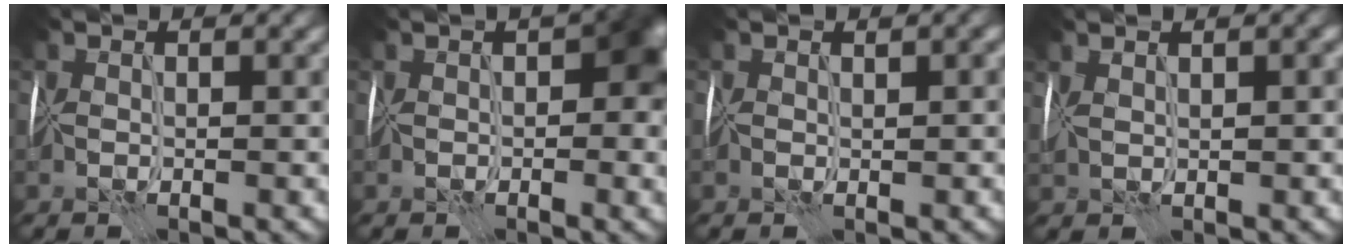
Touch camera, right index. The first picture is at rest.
{"total": 6.2, "force": [0.1, 3.8, 4.9], "torque": [-0.055, 0.005, -0.005]}
{"total": 0.7, "force": [0.1, 0.6, 0.4], "torque": [-0.003, 0.002, 0.003]}
{"total": 1.4, "force": [0.9, 0.5, 0.9], "torque": [-0.021, 0.008, 0.021]}